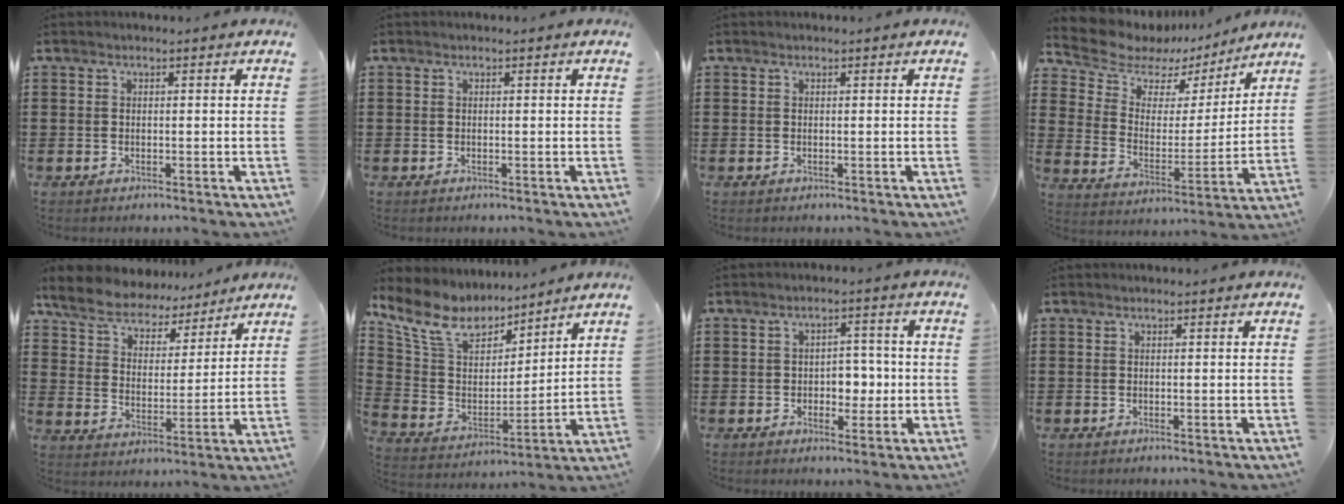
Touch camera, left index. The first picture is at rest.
{"total": 0.0}
{"total": 0.0}
{"total": 7.9, "force": [6.6, 4.1, 1.4], "torque": [-0.072, -0.042, 0.117]}
{"total": 7.4, "force": [6.9, 2.0, 1.5], "torque": [-0.066, -0.036, 0.125]}
{"total": 11.0, "force": [8.9, 5.0, 4.0], "torque": [-0.126, -0.044, 0.165]}
{"total": 4.3, "force": [-0.7, 3.1, 2.9], "torque": [-0.047, 0.002, -0.021]}
{"total": 0.0}